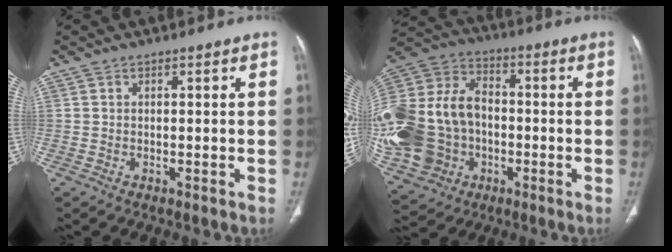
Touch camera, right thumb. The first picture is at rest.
{"total": 28.1, "force": [-4.2, 22.2, 16.7], "torque": [-0.408, 0.040, -0.066]}